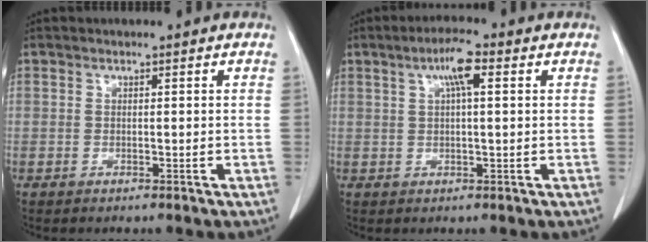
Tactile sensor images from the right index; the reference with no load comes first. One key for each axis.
{"total": 4.9, "fx": 1.9, "fy": 0.6, "fz": 4.5, "tx": -0.083, "ty": 0.011, "tz": 0.031}